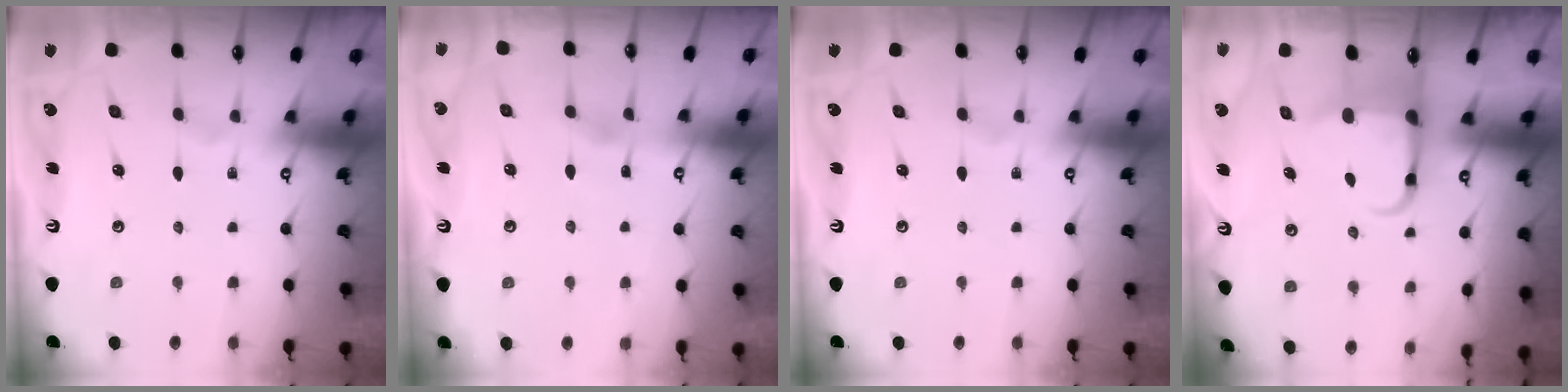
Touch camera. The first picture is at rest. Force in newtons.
{"total": 2.3, "press": 2.3, "slide": 0.3}
{"total": 0.0}
{"total": 5.1, "press": 5.0, "slide": 1.1}